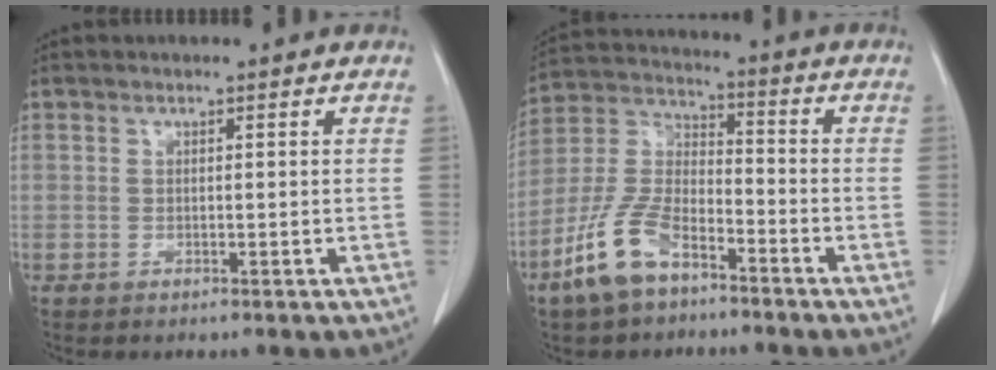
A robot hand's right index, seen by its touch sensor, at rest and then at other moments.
{"total": 11.1, "force": [-7.0, 4.6, 7.3], "torque": [-0.177, -0.002, -0.141]}